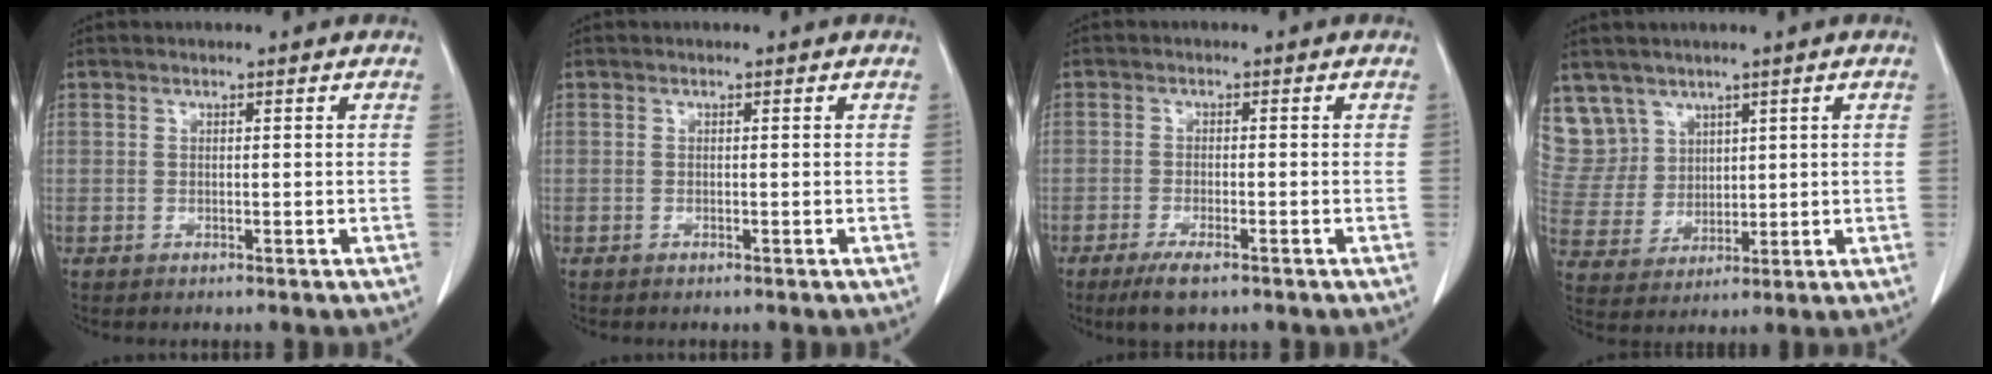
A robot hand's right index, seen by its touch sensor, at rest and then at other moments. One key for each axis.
{"total": 0.0}
{"total": 4.5, "fx": -3.1, "fy": 0.9, "fz": 3.2, "tx": -0.063, "ty": -0.009, "tz": -0.051}
{"total": 9.0, "fx": 5.9, "fy": 6.9, "fz": 0.1, "tx": -0.012, "ty": 0.020, "tz": 0.138}